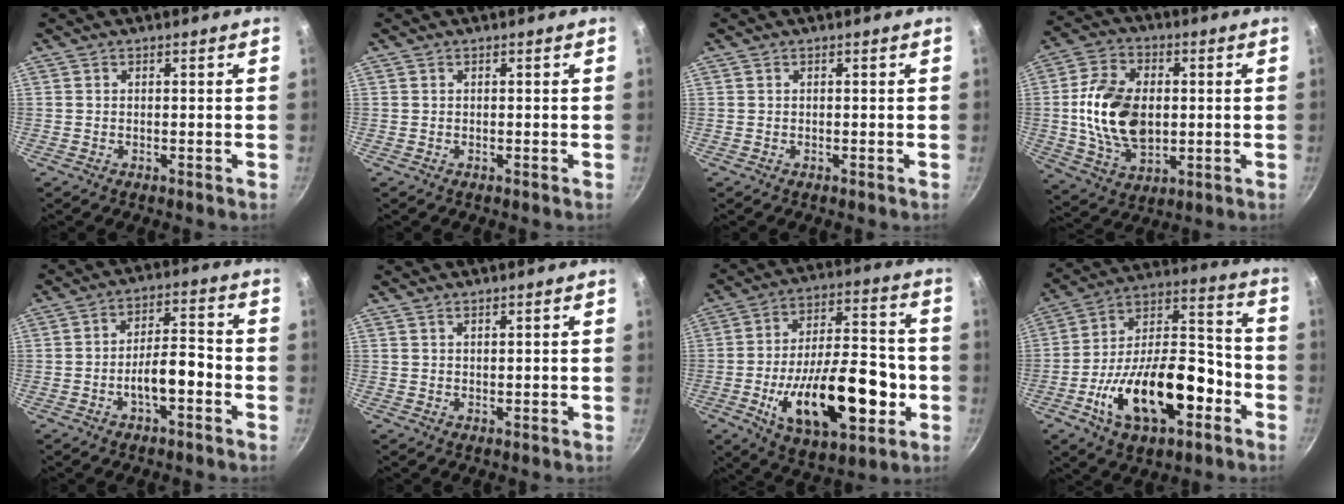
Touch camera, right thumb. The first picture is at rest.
{"total": 0.0}
{"total": 0.0}
{"total": 16.0, "force": [0.3, 10.5, 12.1], "torque": [-0.204, 0.003, 0.008]}
{"total": 7.5, "force": [-2.9, 2.9, 6.3], "torque": [-0.090, 0.040, -0.049]}
{"total": 1.0, "force": [0.9, 0.0, 0.5], "torque": [-0.004, -0.013, 0.012]}
{"total": 24.0, "force": [-6.3, 11.5, 20.2], "torque": [-0.294, 0.031, -0.091]}
{"total": 23.3, "force": [-8.6, 11.7, 18.2], "torque": [-0.274, 0.061, -0.140]}